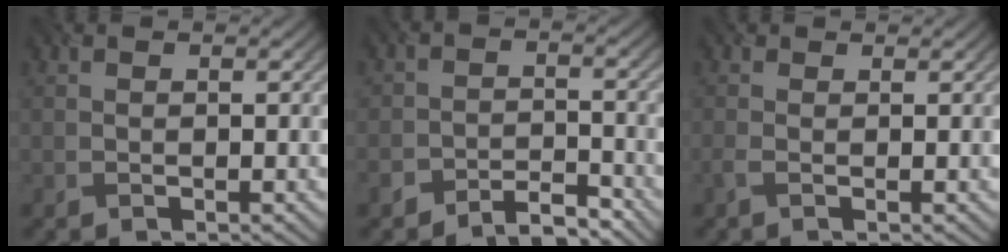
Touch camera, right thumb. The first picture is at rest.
{"total": 4.2, "force": [-3.7, 1.7, 1.0], "torque": [-0.011, 0.000, -0.075]}
{"total": 0.9, "force": [-0.4, 0.3, 0.8], "torque": [-0.026, -0.005, -0.013]}